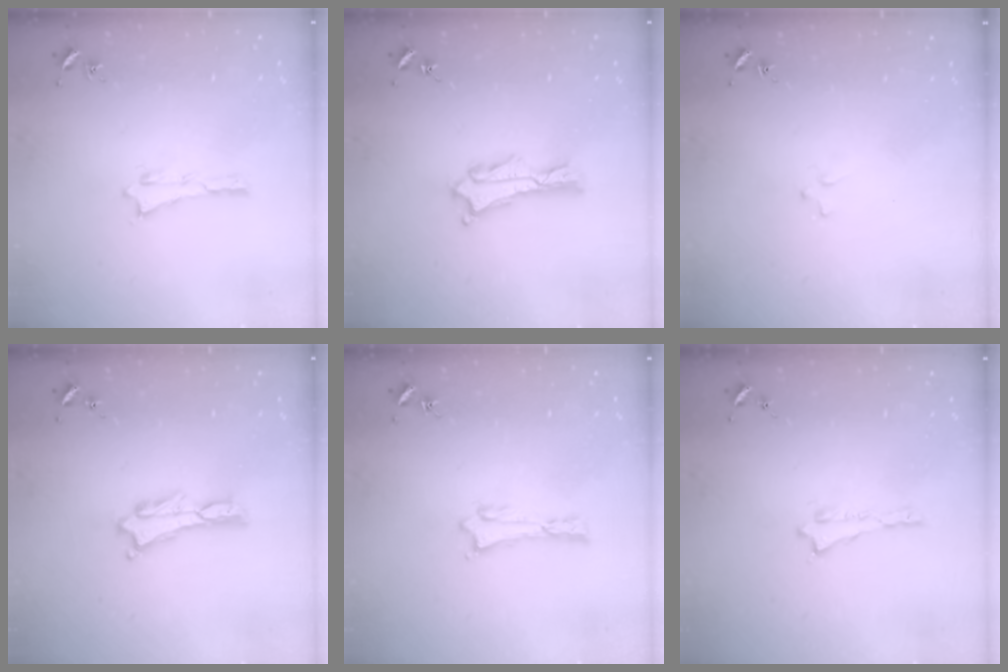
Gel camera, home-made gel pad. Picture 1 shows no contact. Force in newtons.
{"total": 1.2, "press": 1.2, "slide": 0.2}
{"total": 1.2, "press": 1.2, "slide": 0.2}
{"total": 0.0}
{"total": 0.0}
{"total": 0.0}